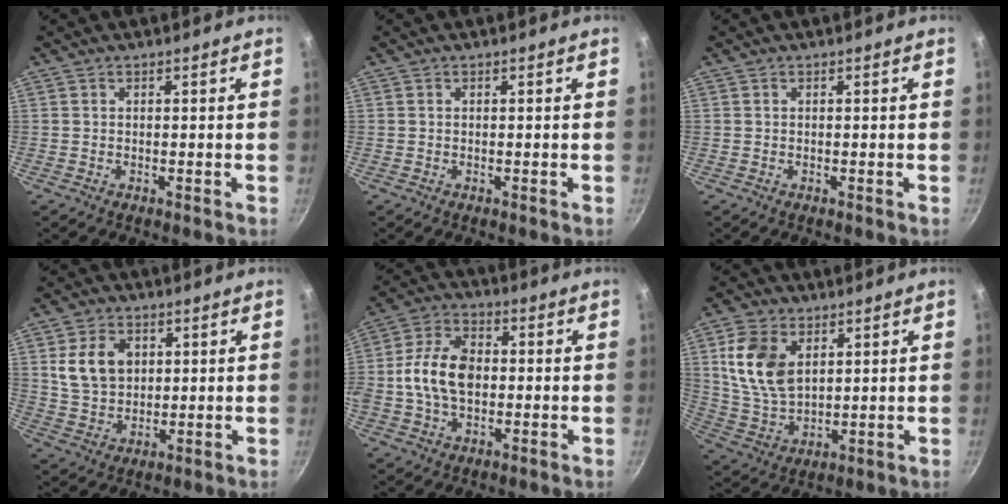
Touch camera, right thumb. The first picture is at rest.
{"total": 0.0}
{"total": 0.0}
{"total": 9.7, "force": [2.5, 7.2, 5.9], "torque": [-0.088, -0.007, 0.050]}
{"total": 12.1, "force": [-0.4, 8.2, 8.9], "torque": [-0.152, 0.020, -0.019]}
{"total": 12.8, "force": [4.0, 8.4, 8.8], "torque": [-0.155, -0.022, 0.089]}